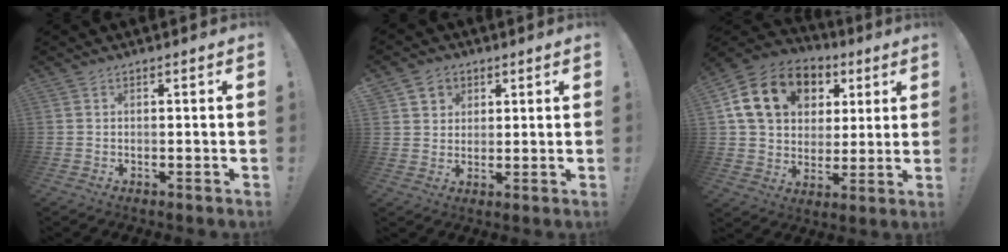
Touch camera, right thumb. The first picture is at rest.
{"total": 5.4, "force": [2.4, 4.7, 0.8], "torque": [-0.014, -0.012, 0.048]}
{"total": 18.9, "force": [7.3, 14.4, 9.9], "torque": [-0.152, -0.013, 0.149]}